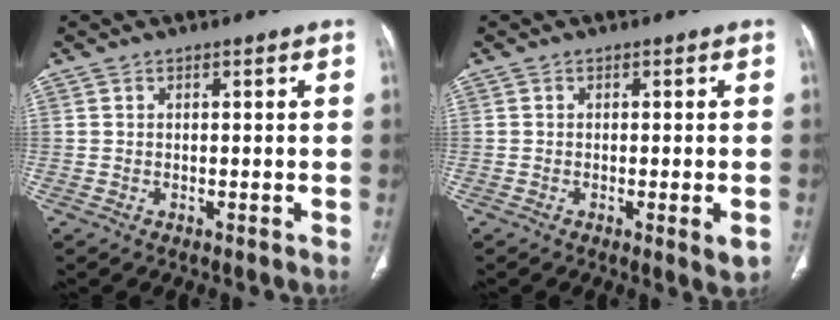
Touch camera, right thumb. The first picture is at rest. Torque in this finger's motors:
{"motor_torque": [-0.06, 0.26, -0.16, 0.35, -0.07]}